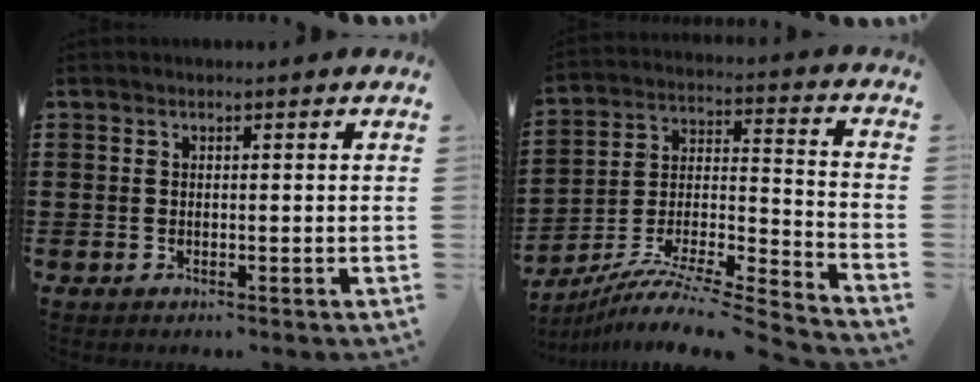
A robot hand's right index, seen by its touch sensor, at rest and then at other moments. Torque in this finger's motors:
{"motor_torque": [0.47, 0.43, 0.23, 0.08]}